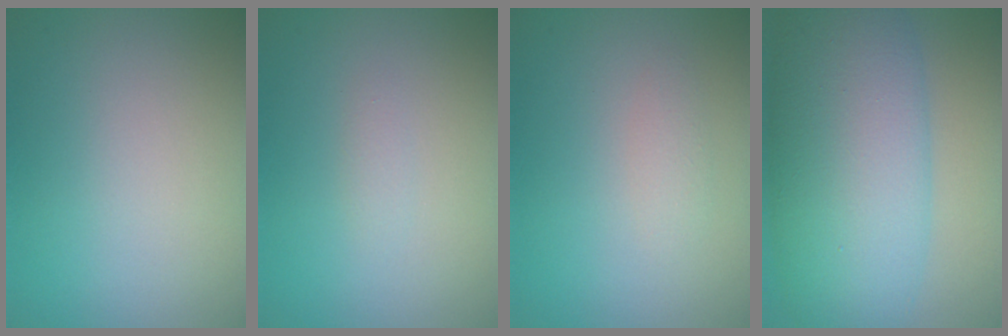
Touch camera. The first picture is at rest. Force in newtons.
{"total": 0.6, "press": 0.6, "slide": 0.0}
{"total": 1.0, "press": 1.0, "slide": 0.0}
{"total": 10.6, "press": 10.6, "slide": 0.2}